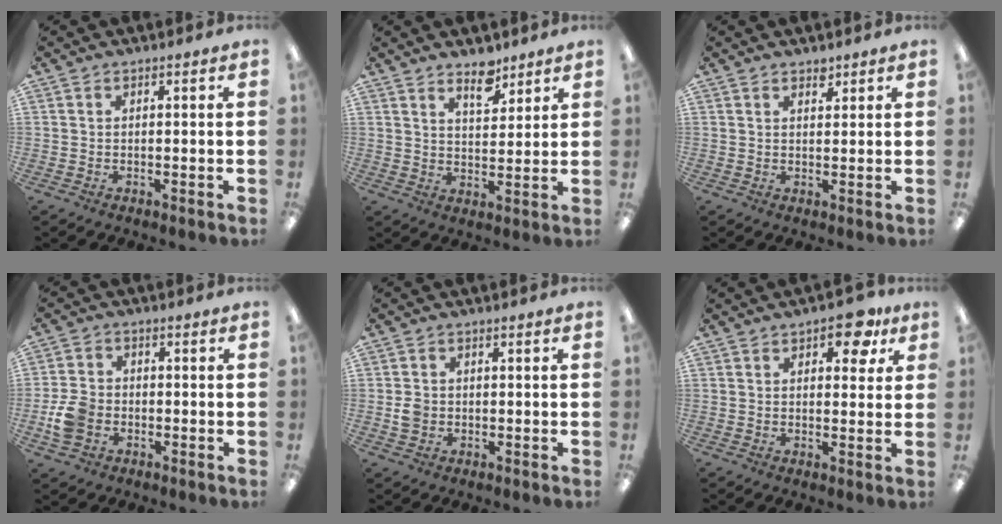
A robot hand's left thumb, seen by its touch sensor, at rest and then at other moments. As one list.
[{"total": 6.9, "force": [5.5, 3.0, 2.9], "torque": [-0.032, -0.038, 0.096]}, {"total": 2.1, "force": [1.8, 0.9, 0.6], "torque": [0.002, -0.011, 0.030]}, {"total": 7.0, "force": [-2.0, 5.4, 4.0], "torque": [-0.075, 0.011, -0.037]}, {"total": 2.7, "force": [-0.2, 2.4, 1.2], "torque": [-0.014, 0.001, -0.006]}, {"total": 7.9, "force": [4.3, 3.9, 5.4], "torque": [-0.050, -0.020, 0.065]}]